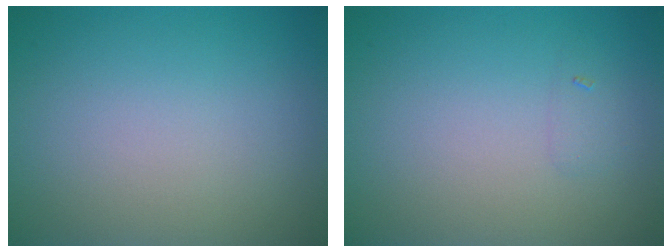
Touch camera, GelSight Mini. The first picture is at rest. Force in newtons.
{"total": 0.6, "press": 0.6, "slide": 0.0}